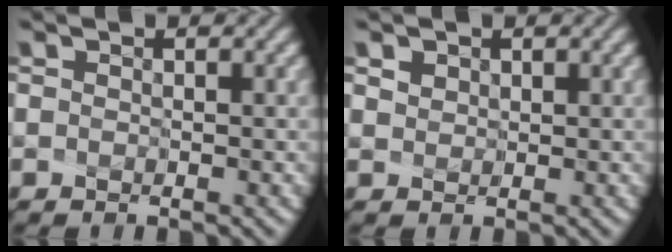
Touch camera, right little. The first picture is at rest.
{"total": 2.8, "force": [1.6, 2.0, 1.2], "torque": [-0.032, 0.009, 0.029]}